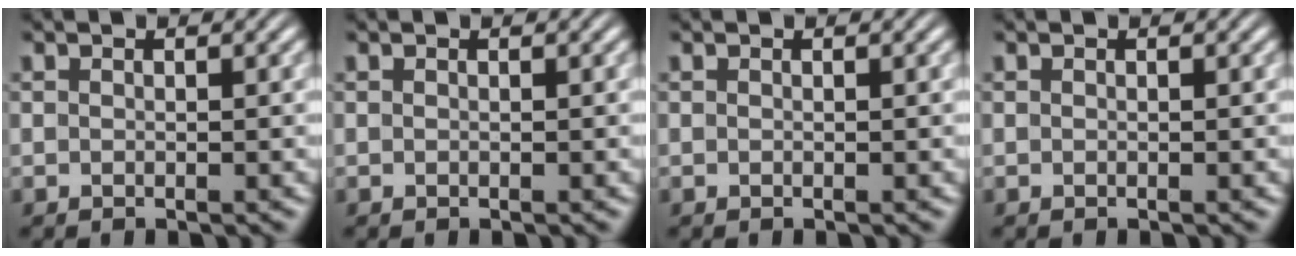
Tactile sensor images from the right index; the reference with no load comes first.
{"total": 0.0}
{"total": 0.0}
{"total": 0.0}